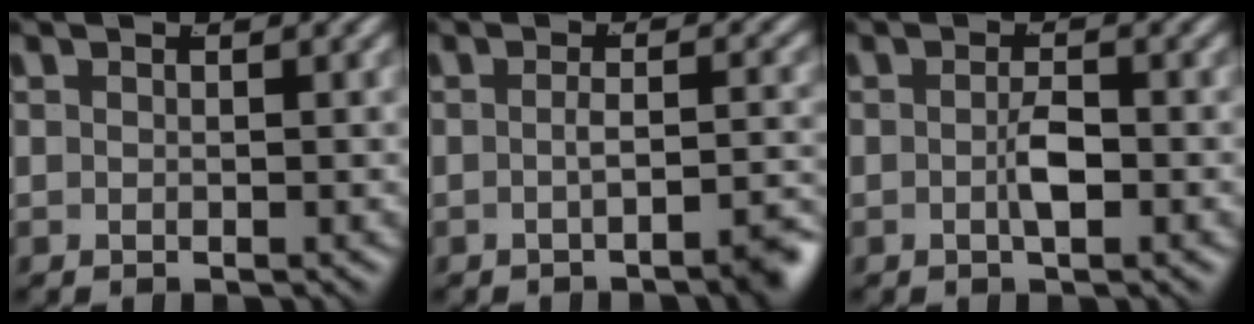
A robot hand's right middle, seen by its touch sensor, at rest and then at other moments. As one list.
[{"total": 3.4, "force": [-2.4, 0.3, 2.3], "torque": [-0.036, -0.004, -0.040]}, {"total": 1.7, "force": [-0.8, 0.2, 1.5], "torque": [-0.028, -0.004, -0.013]}]